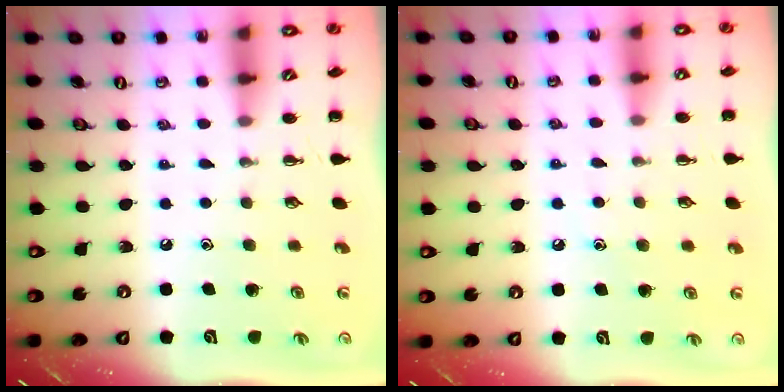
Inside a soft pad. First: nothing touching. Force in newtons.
{"total": 6.5, "press": 6.4, "slide": 1.2}